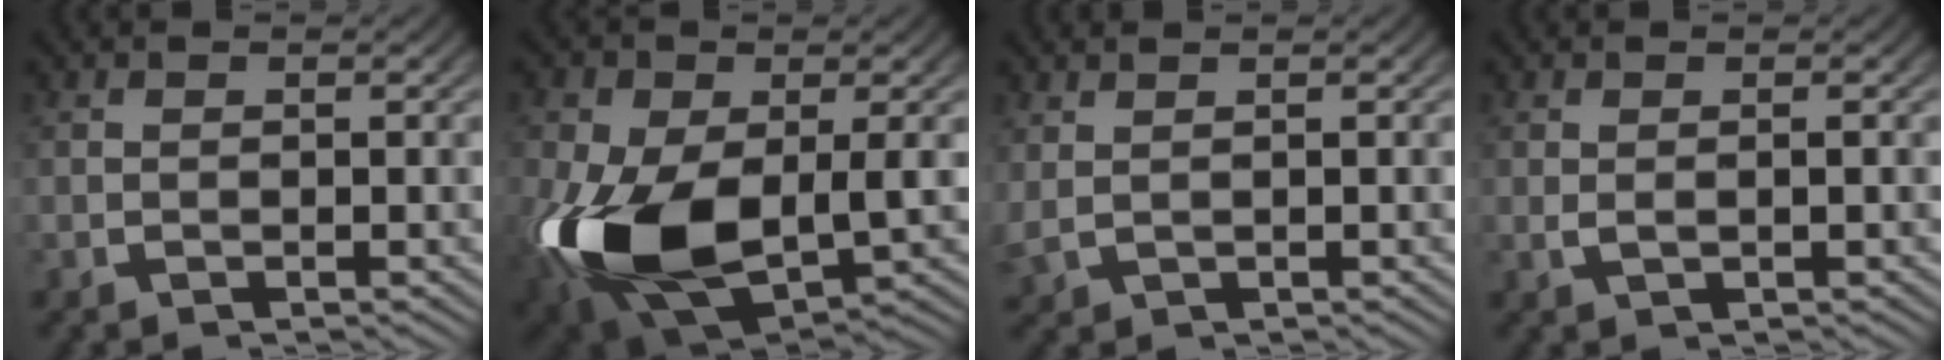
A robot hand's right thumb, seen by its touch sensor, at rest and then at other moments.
{"total": 14.5, "force": [-2.7, 9.1, 11.0], "torque": [-0.253, -0.067, -0.017]}
{"total": 1.4, "force": [0.7, 0.9, 0.9], "torque": [-0.025, -0.001, 0.022]}
{"total": 1.0, "force": [0.1, 0.4, 0.9], "torque": [-0.025, -0.004, 0.007]}